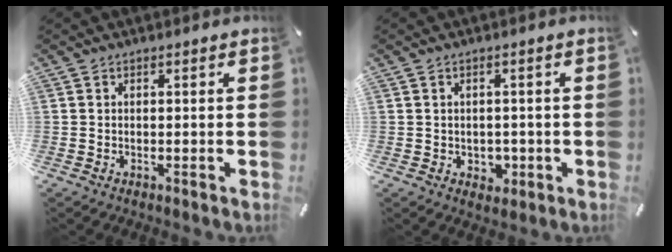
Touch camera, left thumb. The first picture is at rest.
{"total": 3.0, "force": [-0.4, 2.6, 1.3], "torque": [-0.008, -0.003, -0.012]}